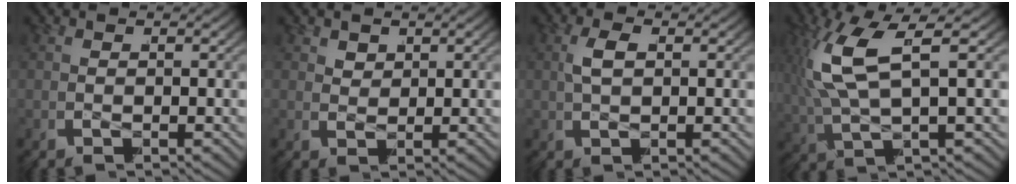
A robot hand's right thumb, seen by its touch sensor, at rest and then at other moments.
{"total": 1.2, "force": [1.0, 0.7, 0.2], "torque": [0.003, -0.008, 0.023]}
{"total": 1.9, "force": [0.4, 0.9, 1.7], "torque": [-0.028, 0.005, 0.006]}
{"total": 7.8, "force": [0.5, 4.4, 6.4], "torque": [-0.157, -0.006, 0.015]}